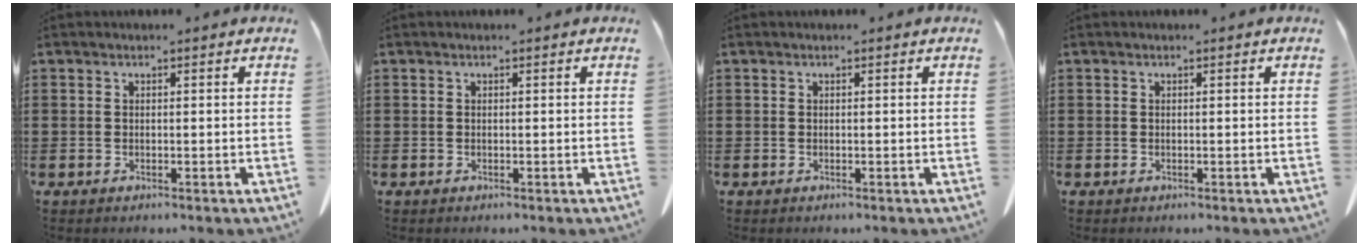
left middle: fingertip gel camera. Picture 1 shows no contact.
{"total": 0.0}
{"total": 0.0}
{"total": 0.0}